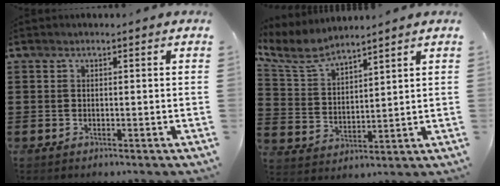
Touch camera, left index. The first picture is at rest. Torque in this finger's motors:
{"motor_torque": [1.07, 1.07, 0.34, 0.11]}